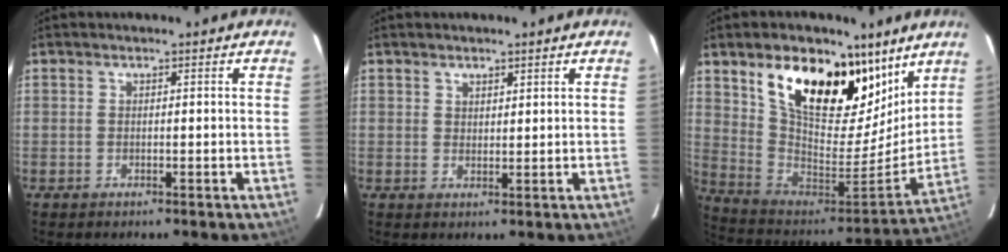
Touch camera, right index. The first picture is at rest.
{"total": 1.9, "force": [1.5, 1.0, 0.5], "torque": [-0.002, 0.002, 0.026]}
{"total": 26.1, "force": [15.5, 13.1, 16.4], "torque": [-0.295, -0.004, 0.279]}